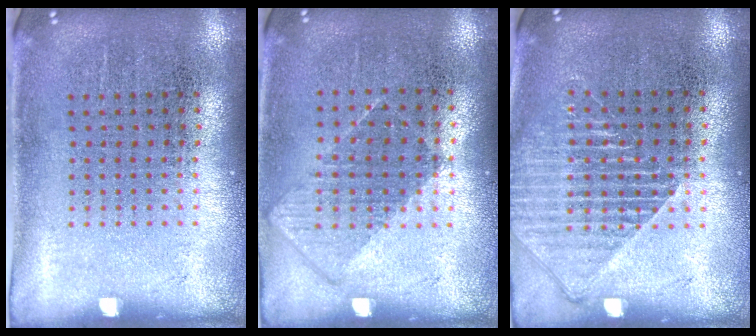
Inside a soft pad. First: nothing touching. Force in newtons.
{"total": 0.8, "press": 0.6, "slide": 0.4}
{"total": 1.6, "press": 1.4, "slide": 0.8}